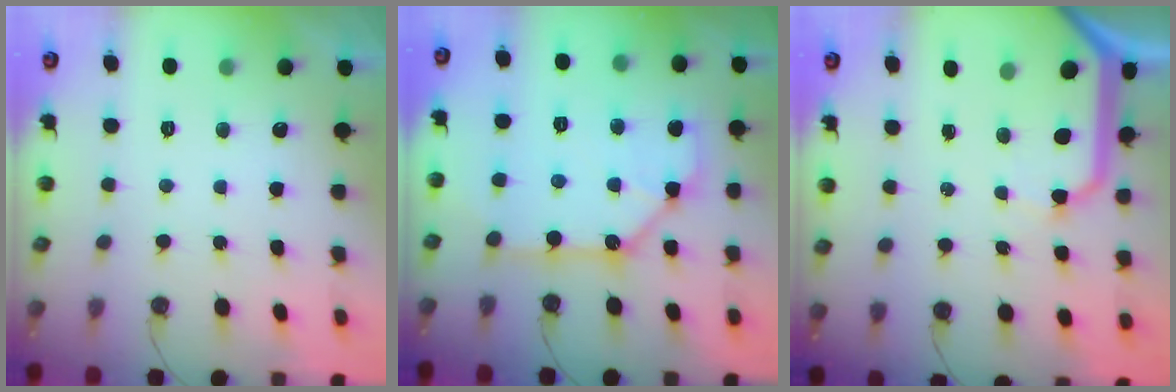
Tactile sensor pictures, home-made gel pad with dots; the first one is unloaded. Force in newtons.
{"total": 11.6, "press": 11.6, "slide": 0.8}
{"total": 11.9, "press": 11.8, "slide": 1.4}